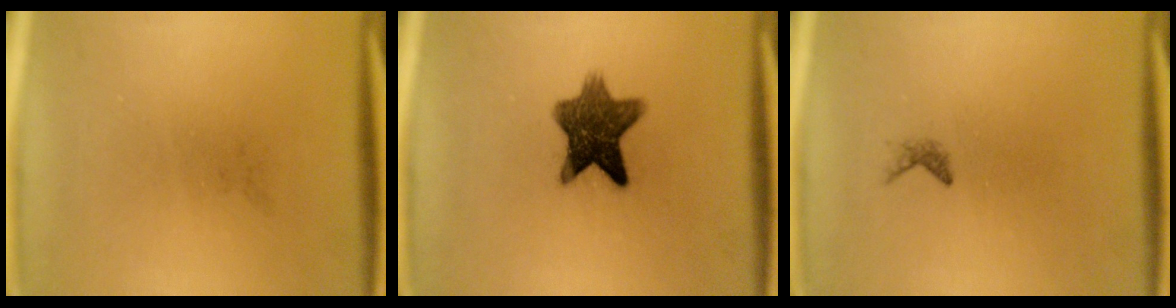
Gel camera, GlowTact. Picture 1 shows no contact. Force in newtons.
{"total": 9.4}
{"total": 0.6}